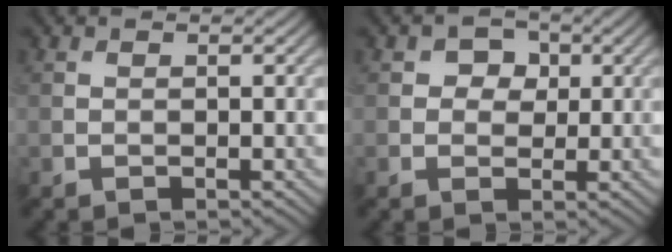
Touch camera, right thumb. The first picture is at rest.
{"total": 2.9, "force": [0.7, 2.5, 1.4], "torque": [-0.019, 0.001, 0.001]}